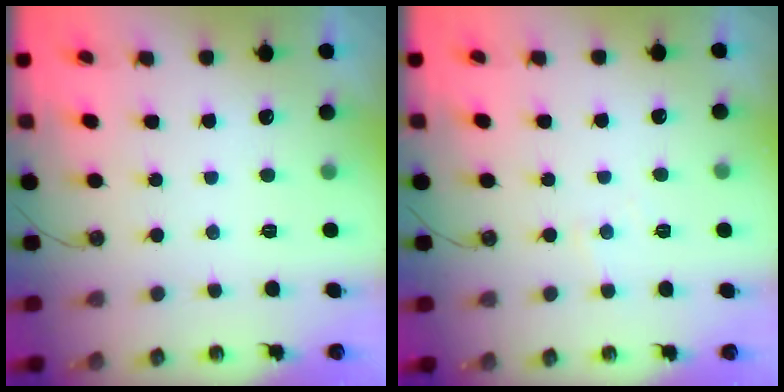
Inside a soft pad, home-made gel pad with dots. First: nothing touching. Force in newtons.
{"total": 3.0, "press": 2.9, "slide": 0.6}